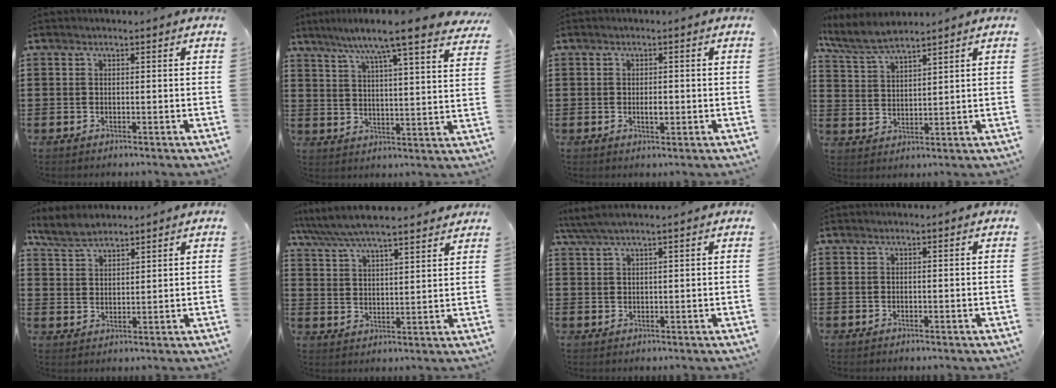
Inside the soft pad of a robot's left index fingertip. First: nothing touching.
{"total": 8.6, "force": [7.1, -0.5, 4.8], "torque": [-0.112, -0.040, 0.112]}
{"total": 1.9, "force": [-0.1, 0.7, 1.8], "torque": [-0.034, 0.001, -0.002]}
{"total": 5.9, "force": [5.2, 1.0, 2.6], "torque": [-0.068, -0.012, 0.096]}
{"total": 4.7, "force": [4.1, 1.5, 1.7], "torque": [-0.047, -0.002, 0.077]}
{"total": 6.7, "force": [6.2, 0.7, 2.5], "torque": [-0.072, -0.026, 0.108]}
{"total": 2.8, "force": [2.0, 0.2, 1.9], "torque": [-0.039, 0.005, 0.038]}
{"total": 0.0}